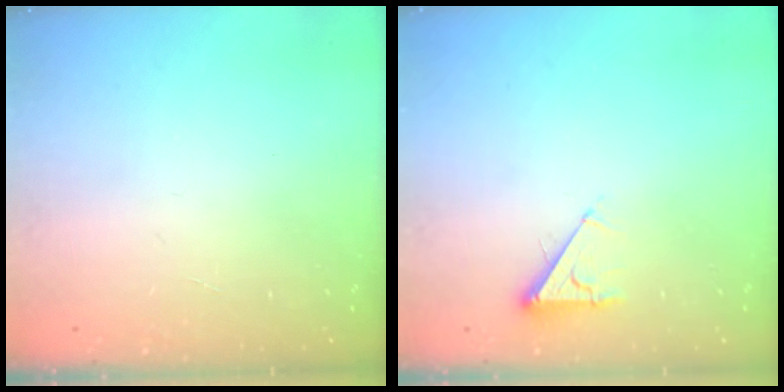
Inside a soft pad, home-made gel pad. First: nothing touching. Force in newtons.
{"total": 4.5, "press": 4.5, "slide": 0.7}